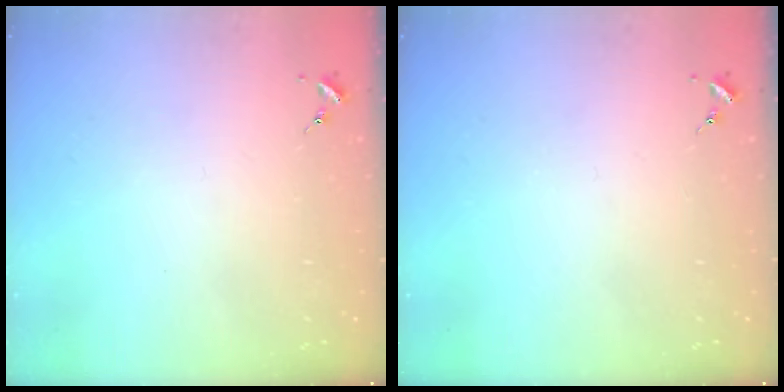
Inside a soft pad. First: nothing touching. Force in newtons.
{"total": 0.0}